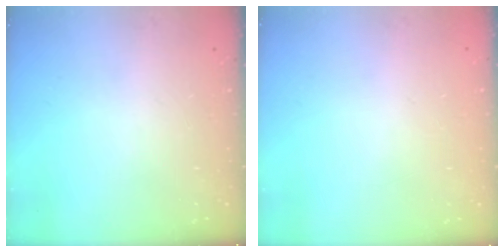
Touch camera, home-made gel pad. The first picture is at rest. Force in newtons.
{"total": 0.0}